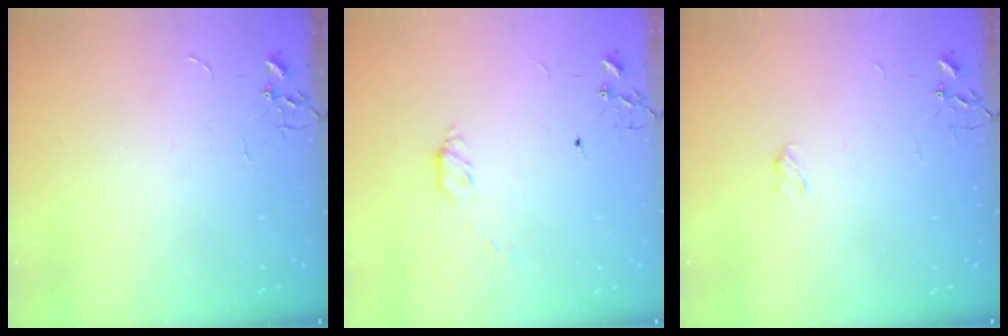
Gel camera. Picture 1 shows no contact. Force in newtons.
{"total": 4.6, "press": 4.6, "slide": 0.4}
{"total": 2.6, "press": 2.6, "slide": 0.5}